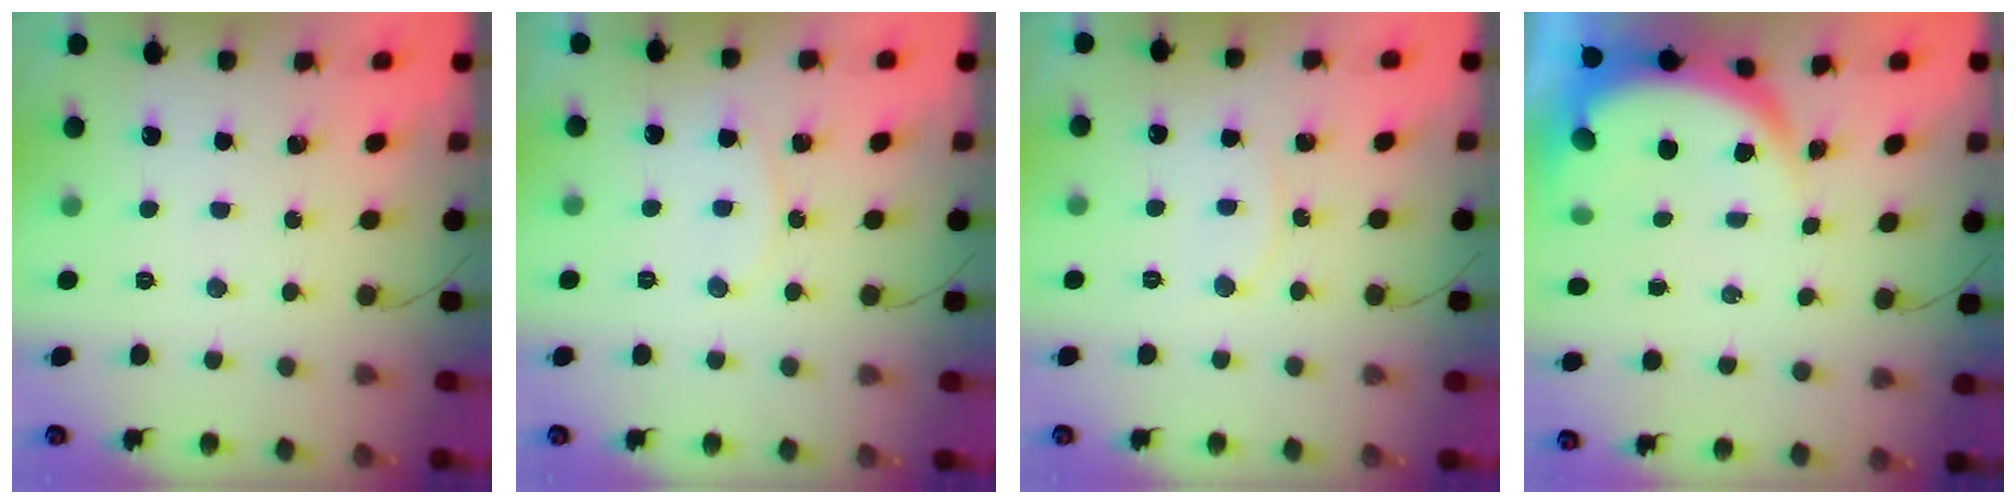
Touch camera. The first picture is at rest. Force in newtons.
{"total": 5.1, "press": 5.1, "slide": 0.7}
{"total": 5.2, "press": 5.2, "slide": 0.2}
{"total": 6.7, "press": 6.7, "slide": 1.0}